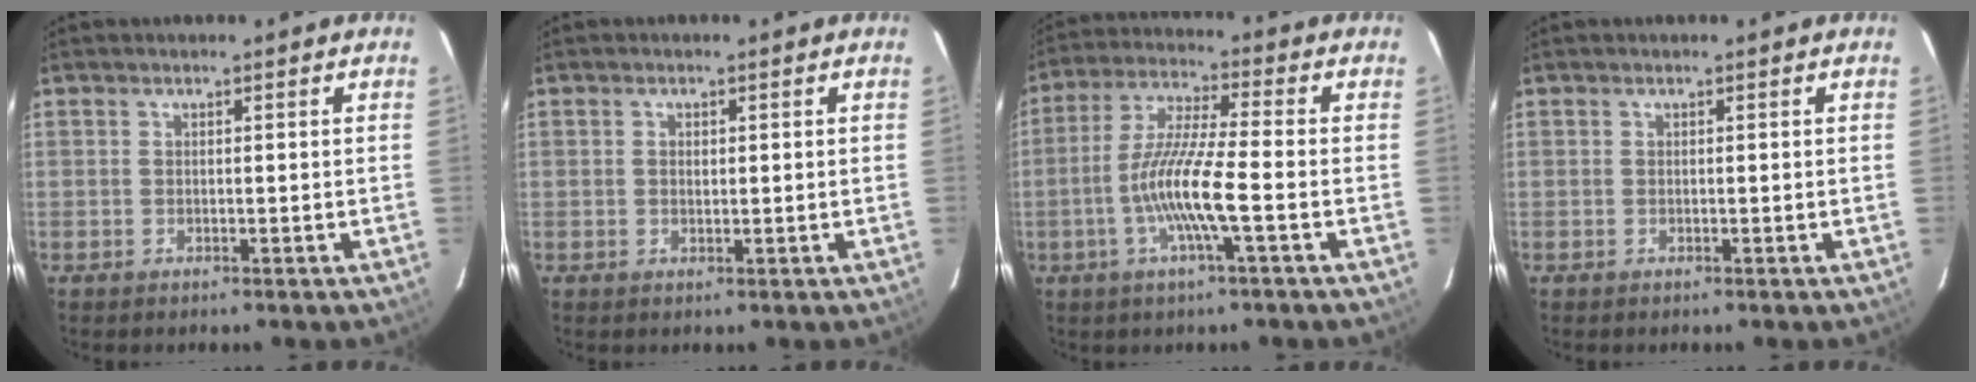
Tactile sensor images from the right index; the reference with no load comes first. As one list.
[{"total": 1.2, "force": [0.3, 0.9, 0.7], "torque": [-0.013, 0.004, 0.004]}, {"total": 11.2, "force": [-3.4, 0.4, 10.7], "torque": [-0.219, 0.001, -0.068]}, {"total": 0.0}]